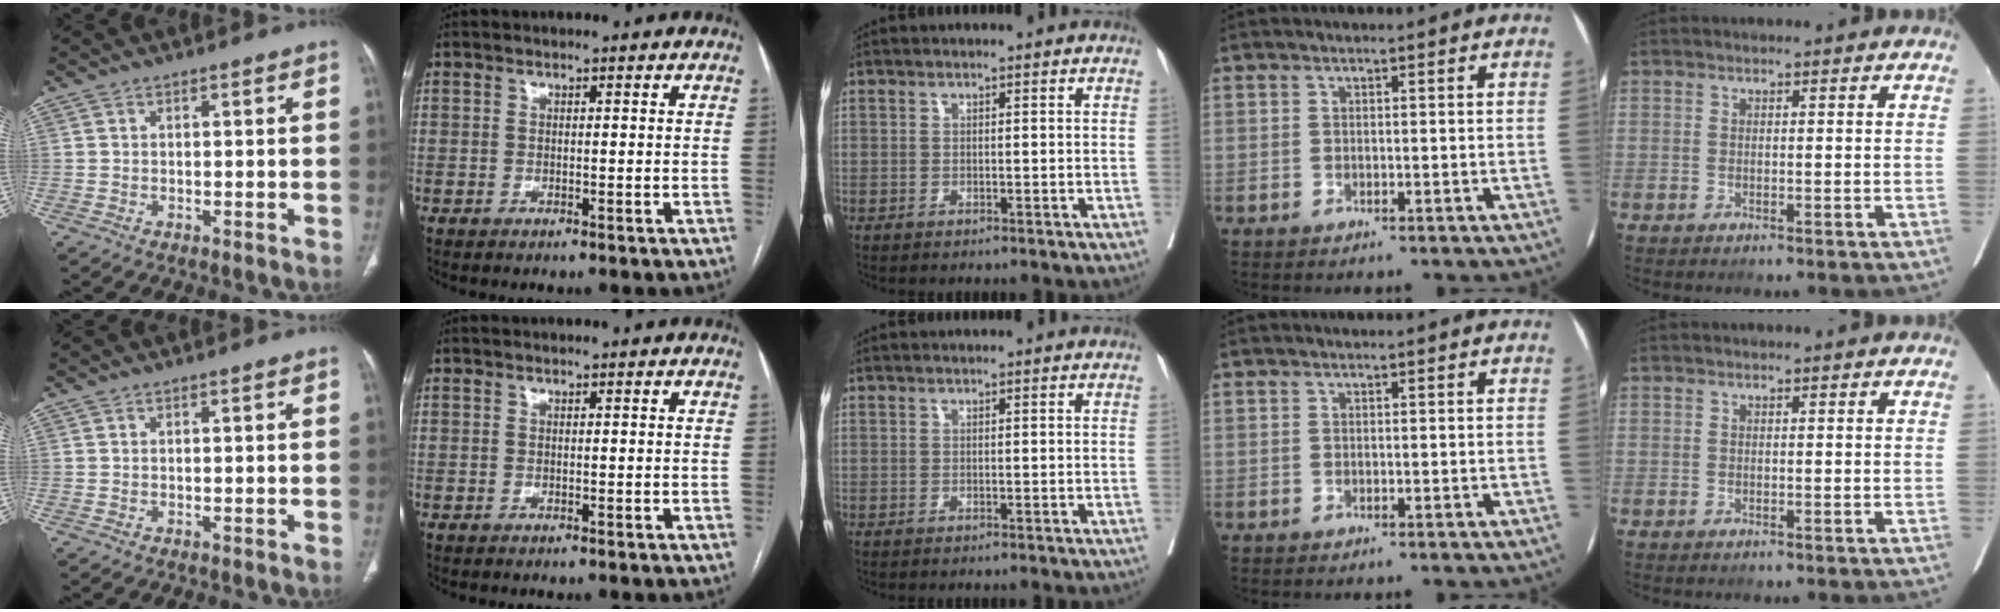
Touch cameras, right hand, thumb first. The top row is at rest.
{}